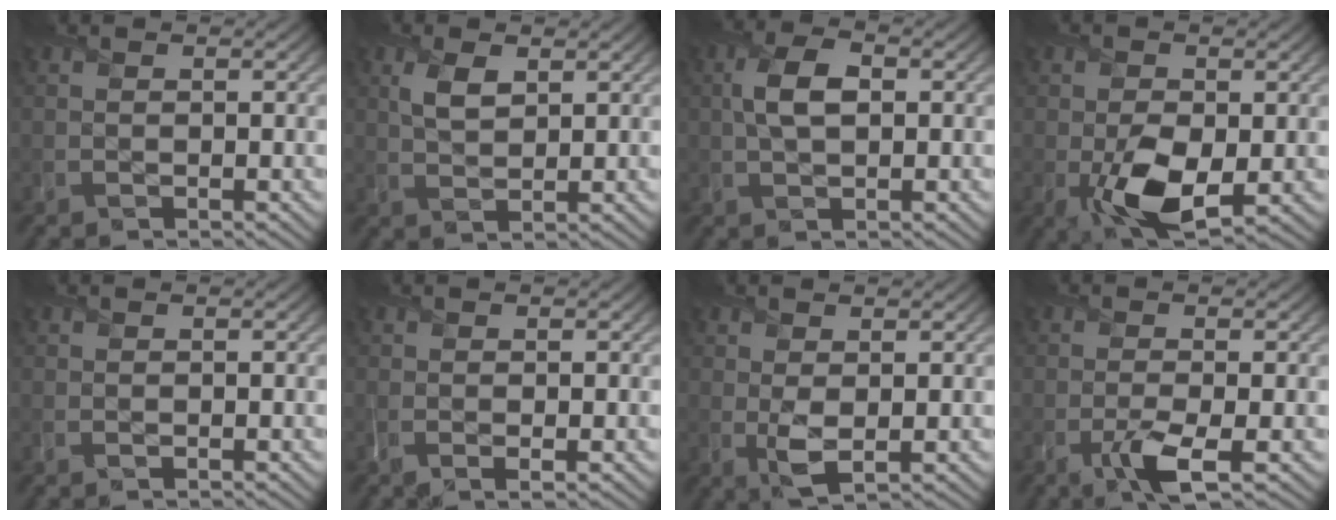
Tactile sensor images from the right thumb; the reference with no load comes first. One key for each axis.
{"total": 3.5, "fx": 1.6, "fy": 1.8, "fz": 2.5, "tx": -0.060, "ty": 0.000, "tz": 0.033}
{"total": 4.7, "fx": 0.6, "fy": 2.5, "fz": 3.9, "tx": -0.087, "ty": 0.006, "tz": 0.008}
{"total": 7.1, "fx": -1.5, "fy": 4.4, "fz": 5.4, "tx": -0.118, "ty": -0.027, "tz": -0.019}
{"total": 0.0}
{"total": 1.0, "fx": -0.2, "fy": 0.2, "fz": 1.0, "tx": -0.023, "ty": -0.003, "tz": -0.007}
{"total": 2.6, "fx": 0.4, "fy": 1.3, "fz": 2.2, "tx": -0.051, "ty": -0.007, "tz": 0.011}
{"total": 3.4, "fx": -1.5, "fy": 0.7, "fz": 3.0, "tx": -0.063, "ty": -0.004, "tz": -0.034}